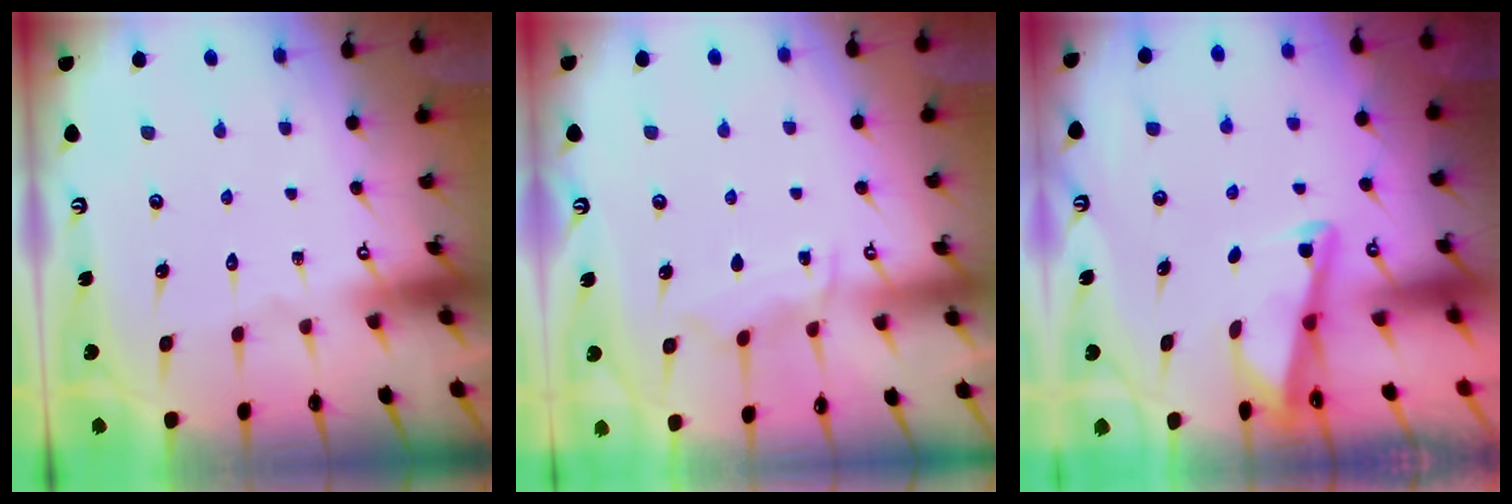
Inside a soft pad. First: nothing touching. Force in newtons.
{"total": 6.6, "press": 6.5, "slide": 0.8}
{"total": 3.0, "press": 3.0, "slide": 0.3}